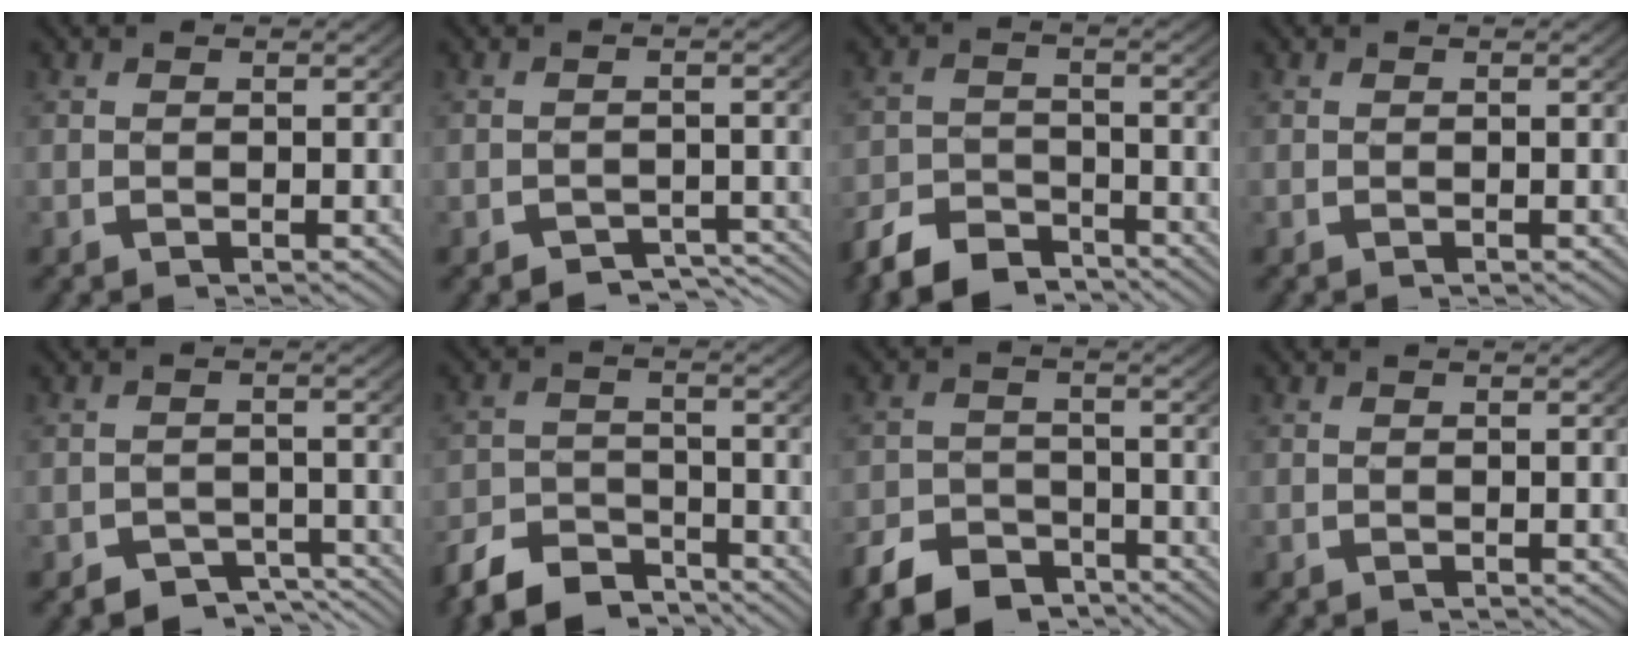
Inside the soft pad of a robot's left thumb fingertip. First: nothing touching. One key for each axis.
{"total": 3.6, "fx": -2.8, "fy": 1.6, "fz": 1.4, "tx": -0.012, "ty": -0.012, "tz": -0.045}
{"total": 5.7, "fx": -4.8, "fy": 2.5, "fz": 1.7, "tx": -0.027, "ty": -0.015, "tz": -0.086}
{"total": 0.0}
{"total": 4.3, "fx": -3.1, "fy": 2.4, "fz": 1.8, "tx": -0.020, "ty": -0.020, "tz": -0.053}
{"total": 6.2, "fx": -5.2, "fy": 2.9, "fz": 2.0, "tx": -0.032, "ty": -0.017, "tz": -0.092}
{"total": 7.1, "fx": -5.2, "fy": 4.4, "fz": 2.1, "tx": -0.030, "ty": -0.026, "tz": -0.088}
{"total": 0.0}